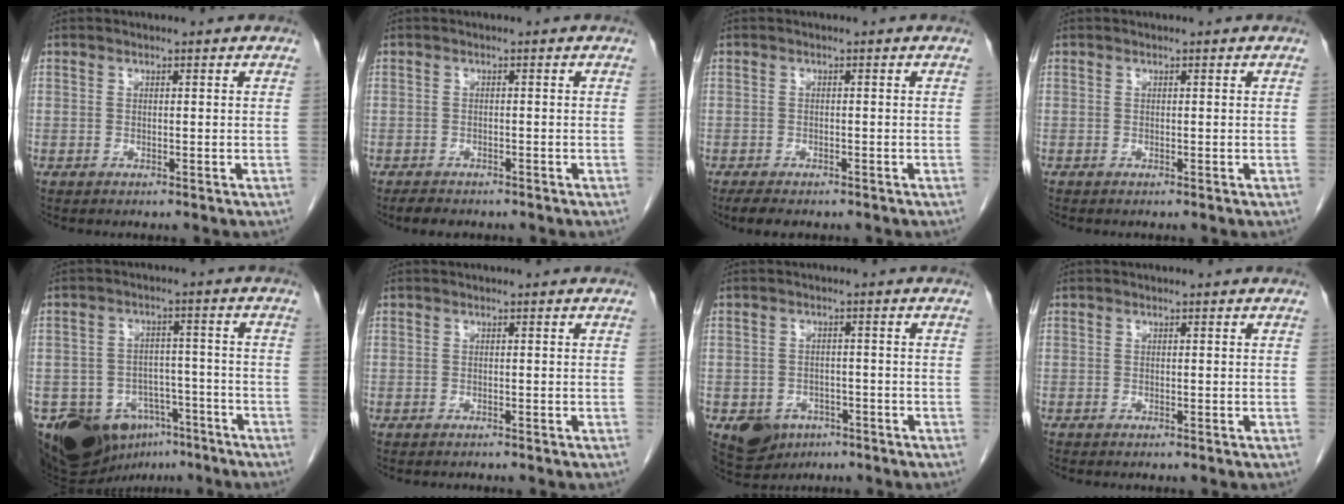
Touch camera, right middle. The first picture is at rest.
{"total": 2.9, "force": [-2.4, 1.1, 1.1], "torque": [-0.024, -0.004, -0.033]}
{"total": 3.5, "force": [-2.7, 1.2, 1.8], "torque": [-0.033, -0.007, -0.036]}
{"total": 0.0}
{"total": 13.9, "force": [-9.0, 8.7, 6.1], "torque": [-0.094, 0.022, -0.136]}
{"total": 0.6, "force": [-0.6, 0.1, 0.0], "torque": [-0.005, -0.001, -0.009]}
{"total": 6.5, "force": [-3.6, 5.0, 2.1], "torque": [-0.032, 0.004, -0.047]}
{"total": 0.0}